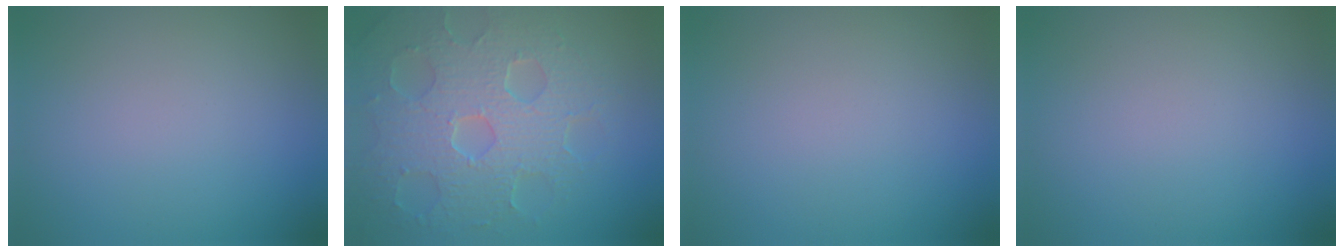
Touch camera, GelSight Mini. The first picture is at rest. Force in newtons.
{"total": 8.1, "press": 5.8, "slide": 5.8}
{"total": 0.0}
{"total": 0.0}